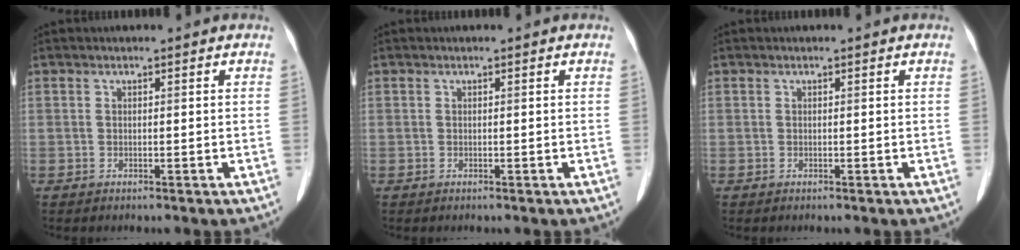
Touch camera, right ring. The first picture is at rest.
{"total": 0.0}
{"total": 0.0}